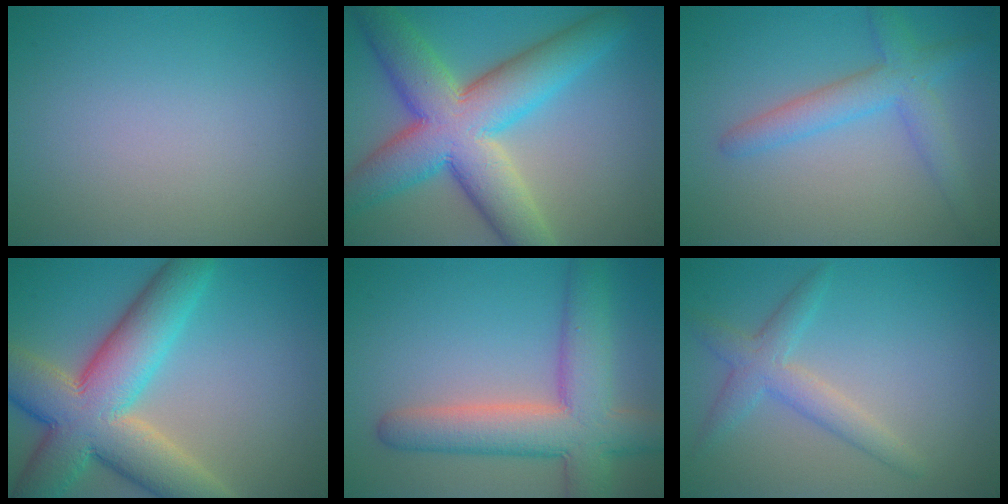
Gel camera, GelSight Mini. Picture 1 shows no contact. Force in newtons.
{"total": 11.6, "press": 11.6, "slide": 0.5}
{"total": 3.7, "press": 3.7, "slide": 0.1}
{"total": 11.6, "press": 11.6, "slide": 0.4}
{"total": 8.1, "press": 8.1, "slide": 0.7}
{"total": 3.0, "press": 3.0, "slide": 0.1}